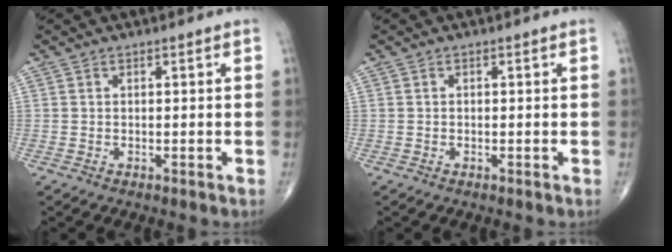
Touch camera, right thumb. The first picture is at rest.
{"total": 0.0}